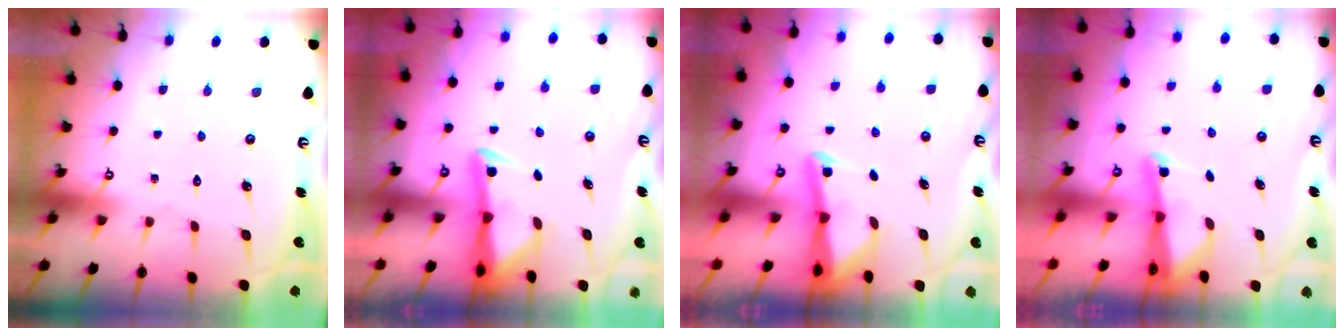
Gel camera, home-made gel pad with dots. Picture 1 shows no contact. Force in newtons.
{"total": 2.9, "press": 2.8, "slide": 0.5}
{"total": 2.9, "press": 2.9, "slide": 0.3}
{"total": 1.6, "press": 1.6, "slide": 0.3}